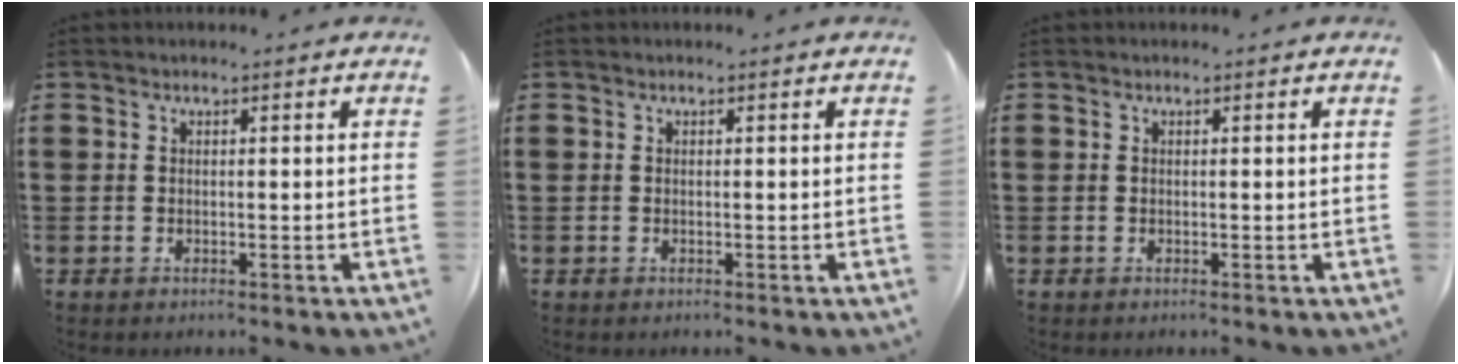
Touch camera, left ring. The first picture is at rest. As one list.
[{"total": 0.0}, {"total": 0.0}]